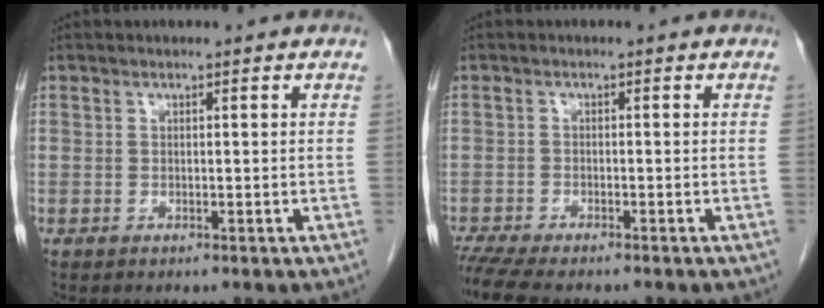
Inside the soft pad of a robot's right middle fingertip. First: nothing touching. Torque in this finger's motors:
{"motor_torque": [0.61, -0.46, 0.13, 0.03]}